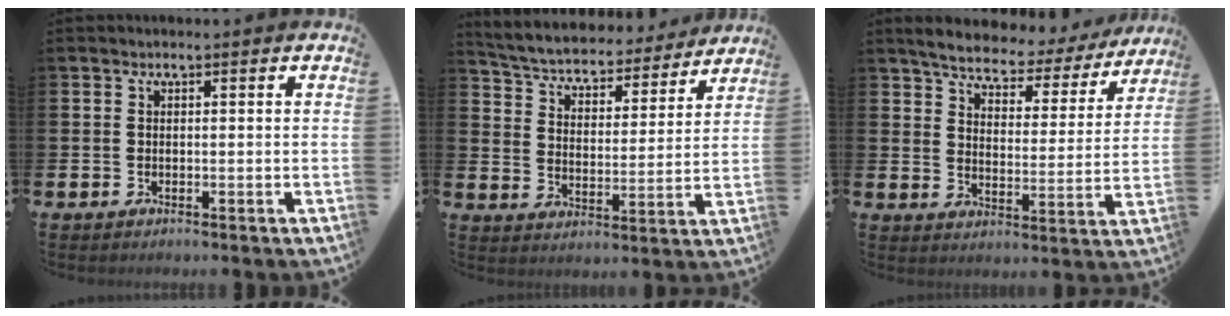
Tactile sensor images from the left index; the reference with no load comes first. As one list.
[{"total": 5.2, "force": [4.9, 1.3, 1.0], "torque": [-0.048, -0.045, 0.079]}, {"total": 5.4, "force": [5.1, 1.1, 1.2], "torque": [-0.052, -0.039, 0.083]}]